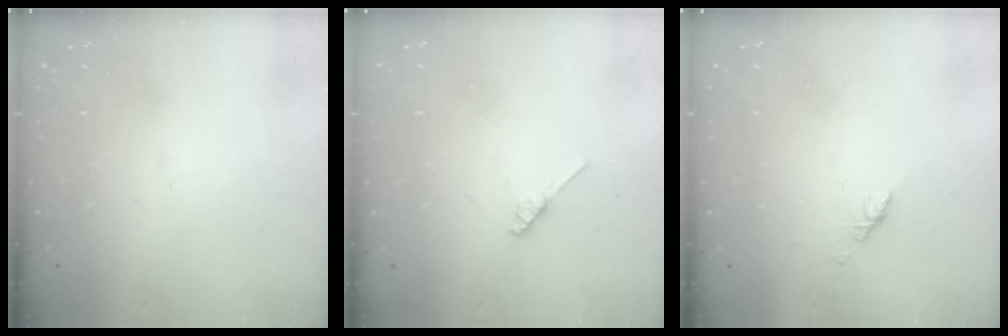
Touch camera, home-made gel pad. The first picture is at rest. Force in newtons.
{"total": 2.0, "press": 1.9, "slide": 0.3}
{"total": 1.1, "press": 1.0, "slide": 0.5}